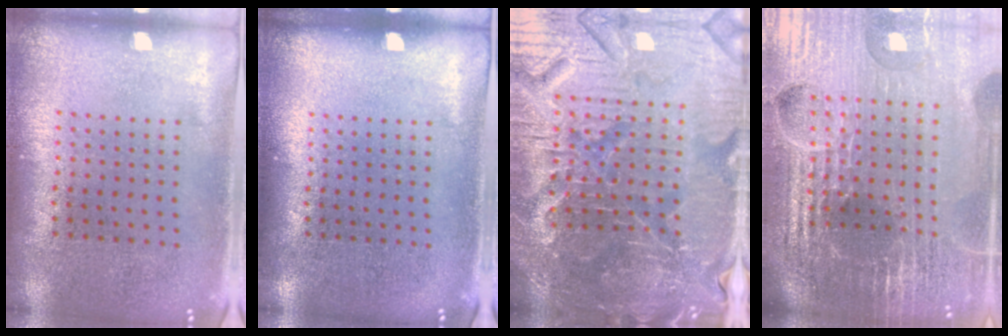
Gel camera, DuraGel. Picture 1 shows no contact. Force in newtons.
{"total": 0.0}
{"total": 5.6, "press": 5.3, "slide": 1.7}
{"total": 6.7, "press": 5.9, "slide": 3.3}